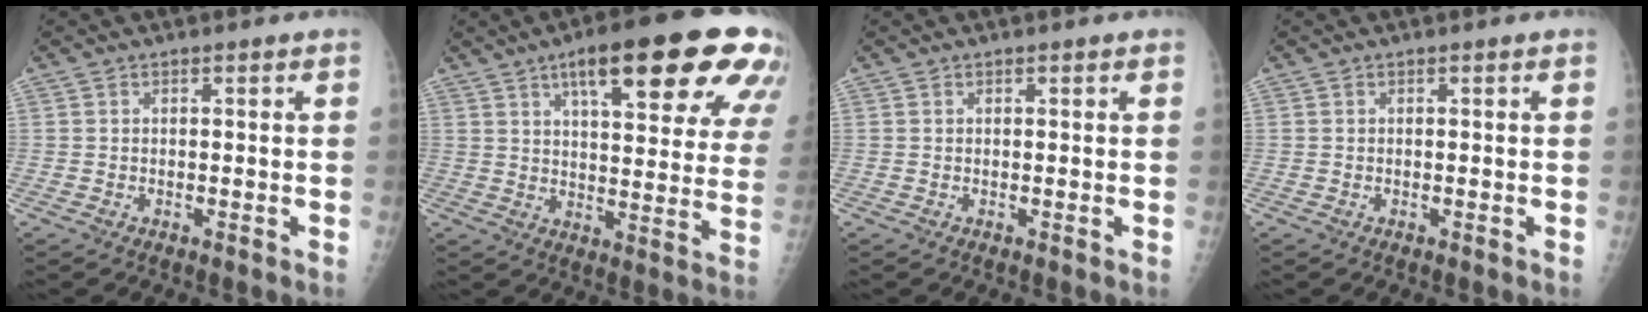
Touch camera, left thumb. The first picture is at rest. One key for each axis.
{"total": 23.7, "fx": 12.6, "fy": 6.6, "fz": 19.0, "tx": -0.231, "ty": -0.023, "tz": 0.172}
{"total": 0.0}
{"total": 0.0}